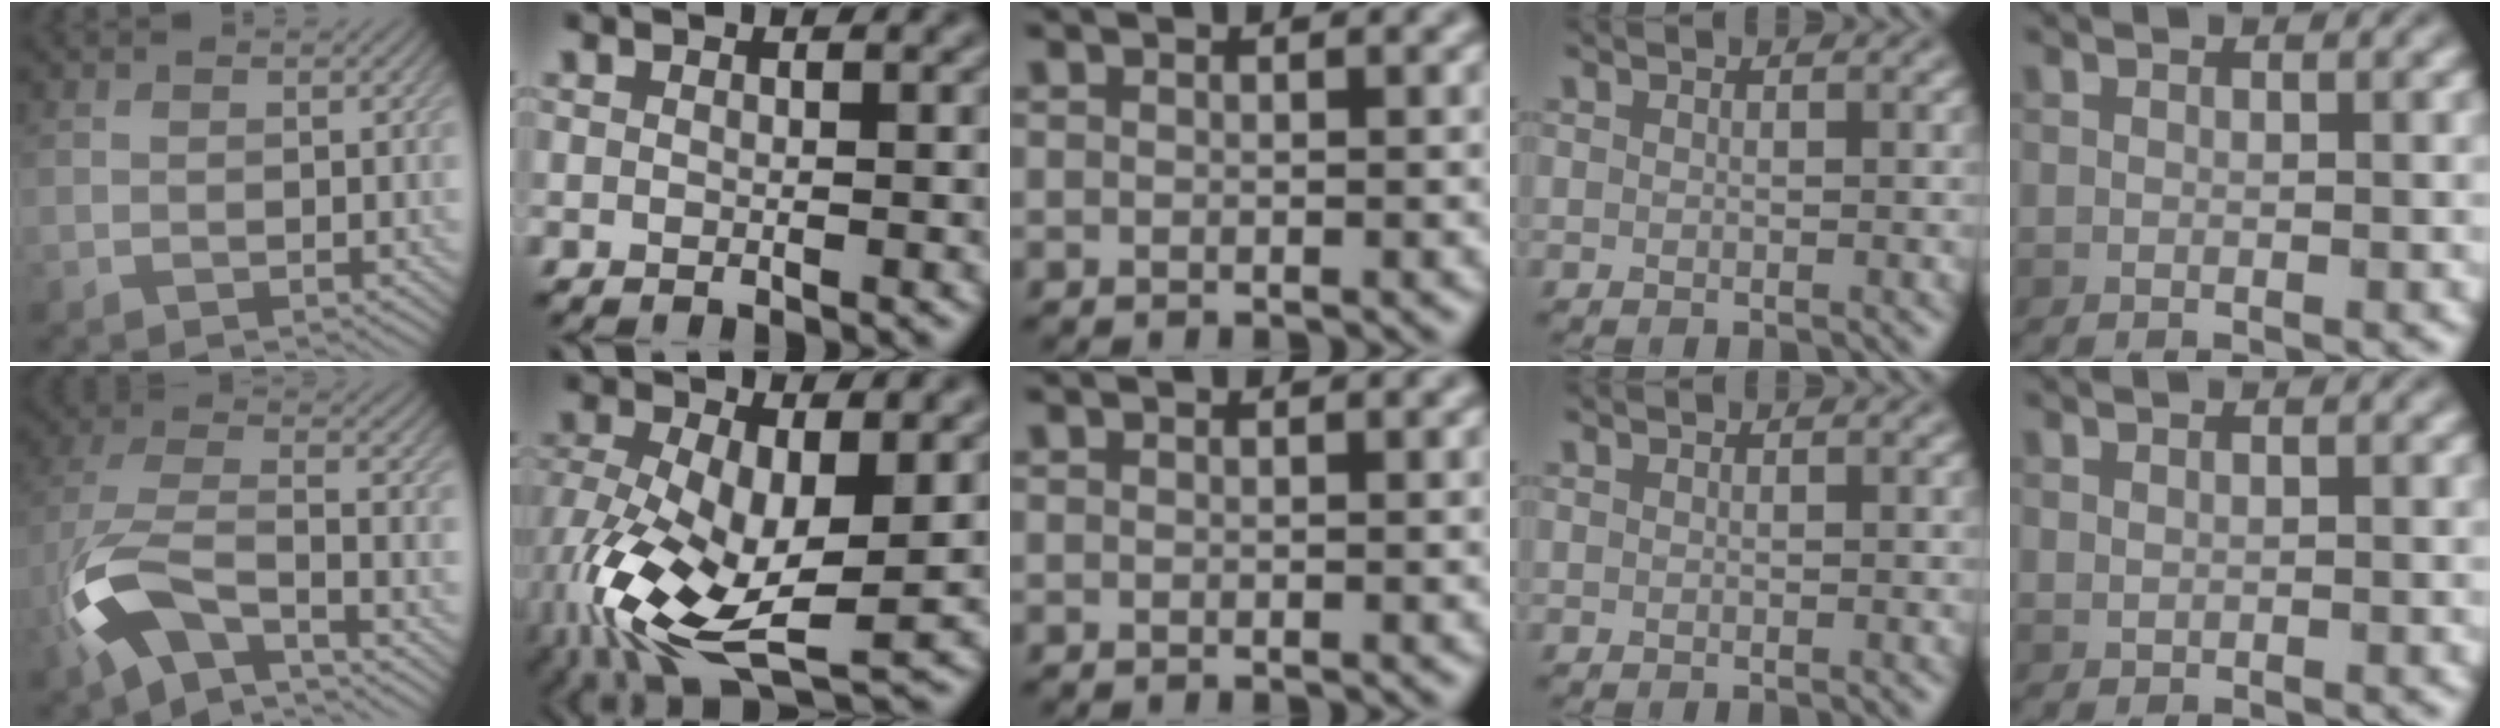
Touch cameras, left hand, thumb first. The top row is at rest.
{"thumb": {"total": 11.1, "force": [-5.2, 4.2, 8.9], "torque": [-0.201, -0.005, -0.116]}, "index": {"total": 13.2, "force": [-3.9, 5.9, 11.1], "torque": [-0.243, -0.028, -0.068]}}